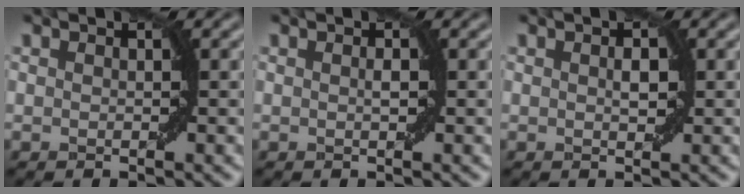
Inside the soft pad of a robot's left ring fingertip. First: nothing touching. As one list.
[{"total": 0.7, "force": [0.1, 0.1, 0.7], "torque": [-0.011, 0.002, 0.003]}, {"total": 1.3, "force": [0.2, 0.6, 1.1], "torque": [-0.018, 0.003, 0.005]}]